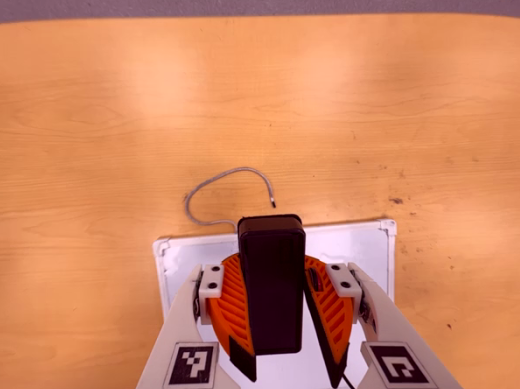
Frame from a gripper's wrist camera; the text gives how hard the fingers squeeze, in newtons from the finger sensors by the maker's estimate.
{"total": 9.9, "left": 10.0, "right": 9.8}